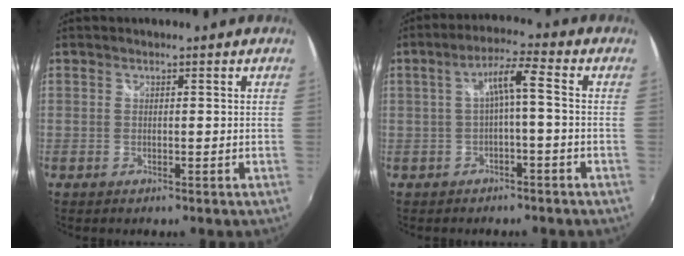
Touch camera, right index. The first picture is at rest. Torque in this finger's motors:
{"motor_torque": [0.56, -0.09, 0.34, 0.09]}